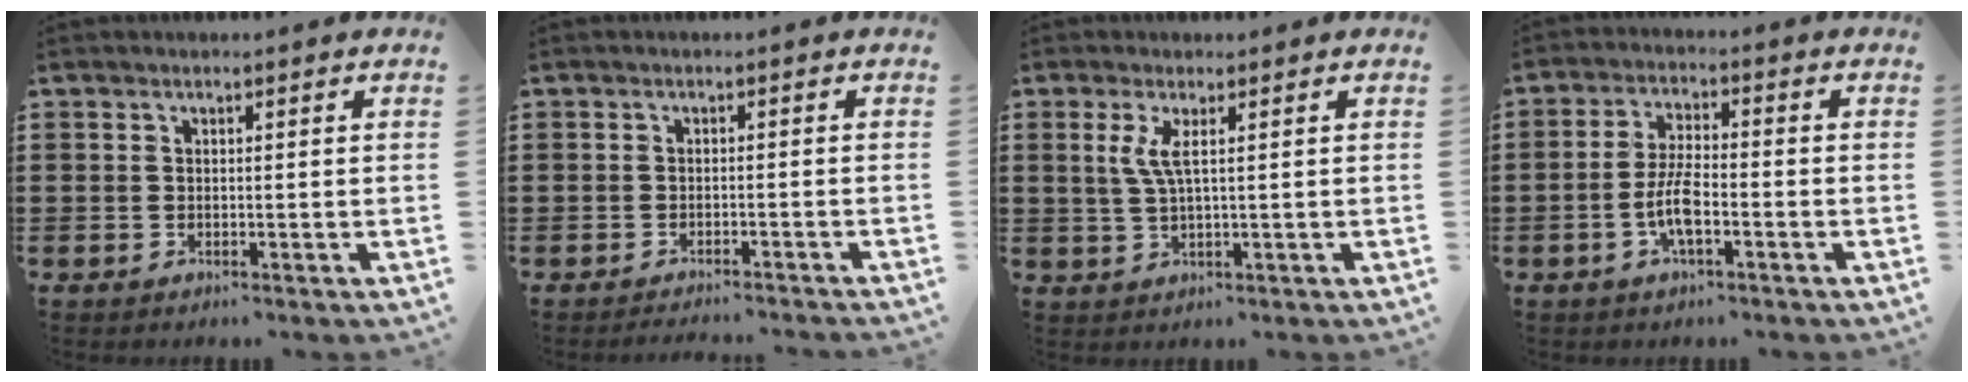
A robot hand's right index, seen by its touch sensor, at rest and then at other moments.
{"total": 1.4, "force": [-1.4, -0.2, 0.0], "torque": [-0.003, 0.002, -0.030]}
{"total": 3.6, "force": [1.0, 0.4, 3.4], "torque": [-0.078, -0.004, 0.013]}
{"total": 5.9, "force": [-2.0, 1.7, 5.3], "torque": [-0.125, -0.006, -0.045]}